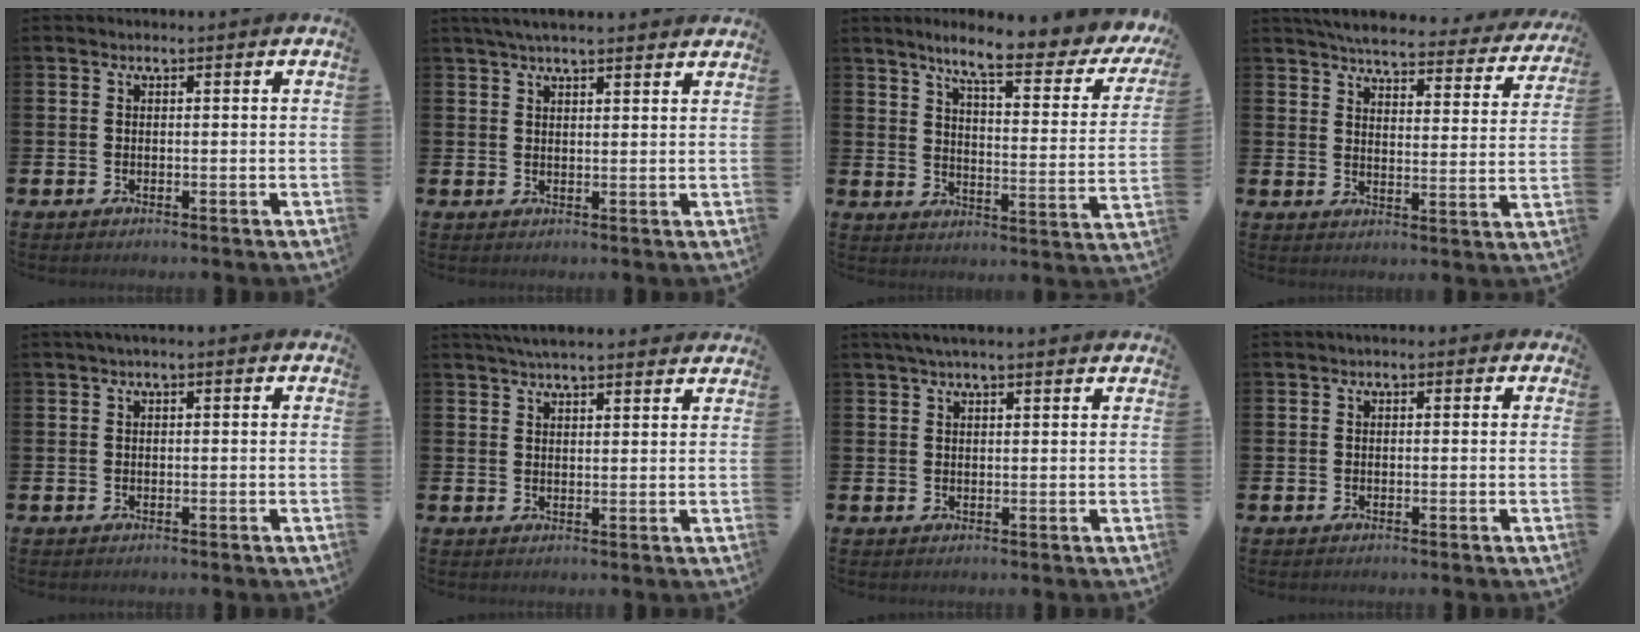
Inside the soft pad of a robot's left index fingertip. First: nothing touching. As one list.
[{"total": 3.7, "force": [3.4, 0.3, 1.4], "torque": [-0.034, -0.005, 0.062]}, {"total": 7.8, "force": [6.0, 1.3, 4.7], "torque": [-0.096, -0.049, 0.091]}, {"total": 5.4, "force": [5.1, 0.7, 1.5], "torque": [-0.034, -0.040, 0.083]}, {"total": 0.7, "force": [0.1, 0.2, 0.7], "torque": [-0.011, 0.005, 0.001]}, {"total": 4.2, "force": [4.0, 0.4, 1.1], "torque": [-0.023, -0.013, 0.072]}, {"total": 2.8, "force": [2.3, 0.3, 1.5], "torque": [-0.031, 0.003, 0.041]}, {"total": 0.7, "force": [-0.1, 0.5, 0.4], "torque": [-0.006, 0.008, -0.004]}]